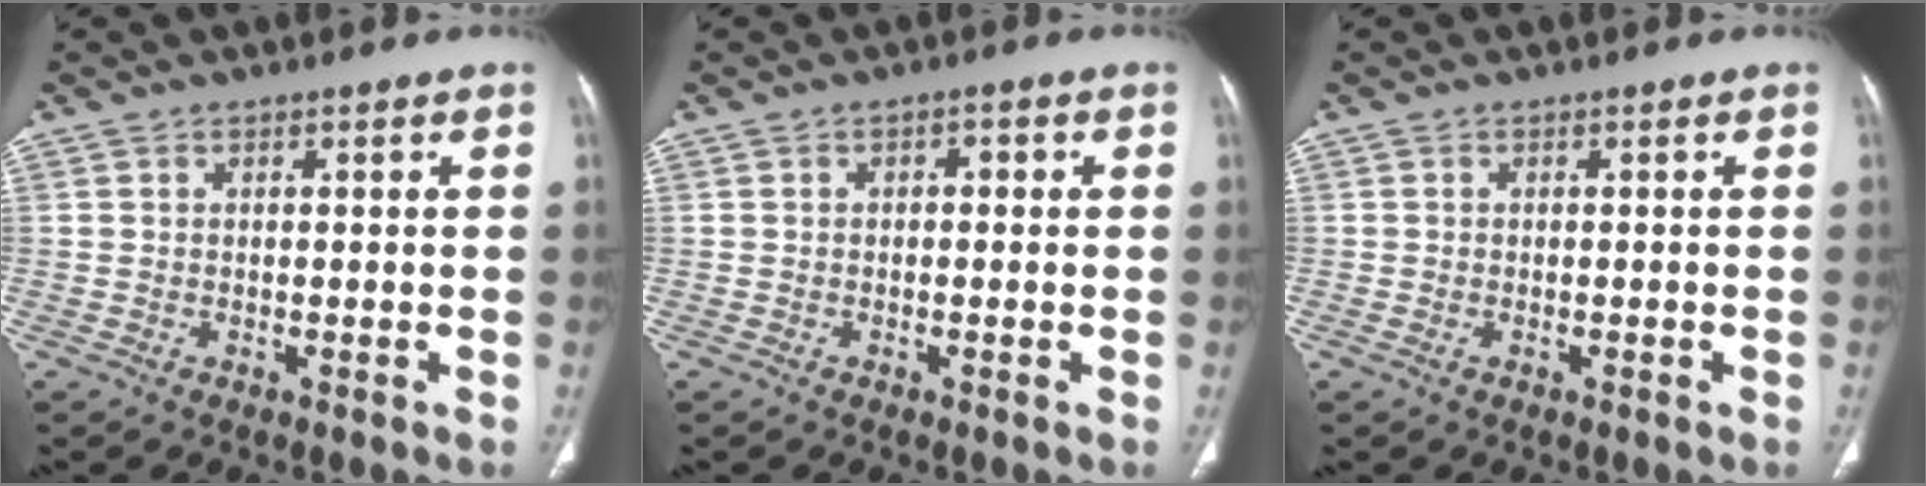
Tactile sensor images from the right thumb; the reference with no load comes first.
{"total": 1.5, "force": [0.1, 1.0, 1.1], "torque": [-0.011, 0.006, -0.002]}
{"total": 0.7, "force": [-0.3, 0.3, 0.6], "torque": [-0.013, 0.006, -0.001]}